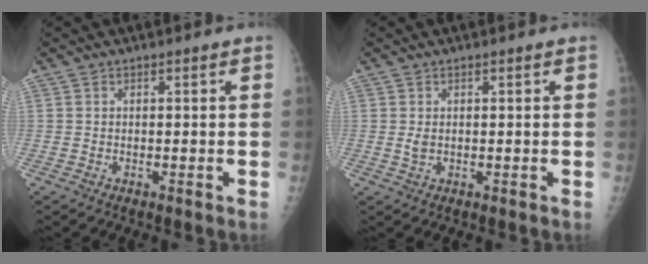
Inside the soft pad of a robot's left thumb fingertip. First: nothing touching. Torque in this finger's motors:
{"motor_torque": [-0.01, 0.00, 0.16, 0.10, -0.01]}